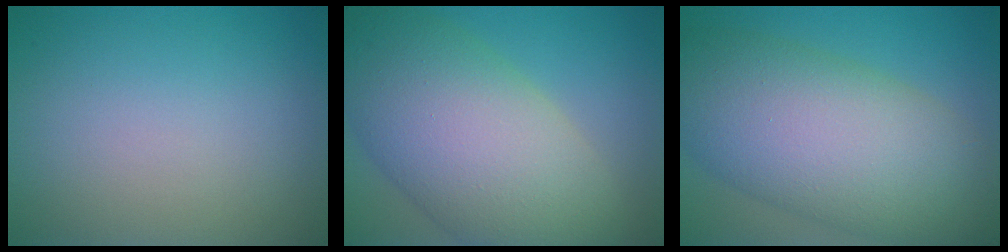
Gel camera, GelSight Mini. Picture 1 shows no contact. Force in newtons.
{"total": 12.9, "press": 12.9, "slide": 0.5}
{"total": 12.4, "press": 12.3, "slide": 0.4}